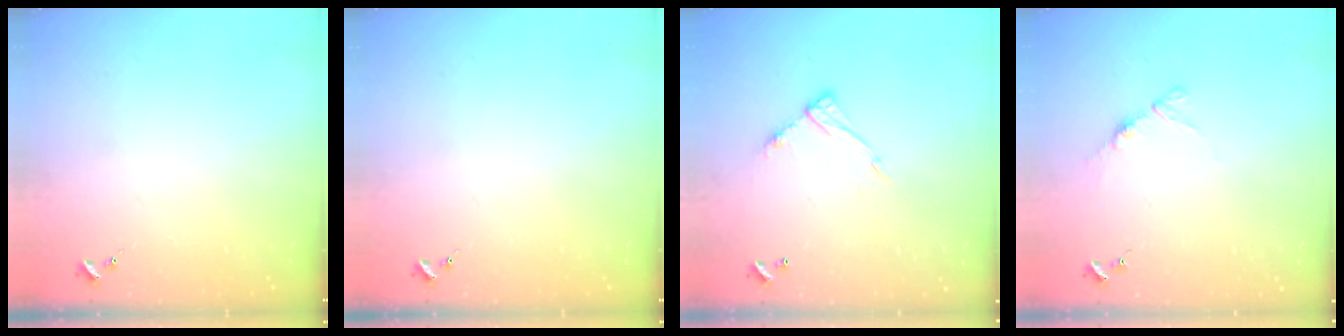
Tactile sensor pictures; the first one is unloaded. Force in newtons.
{"total": 0.0}
{"total": 9.4, "press": 9.4, "slide": 0.5}
{"total": 5.5, "press": 5.4, "slide": 0.6}